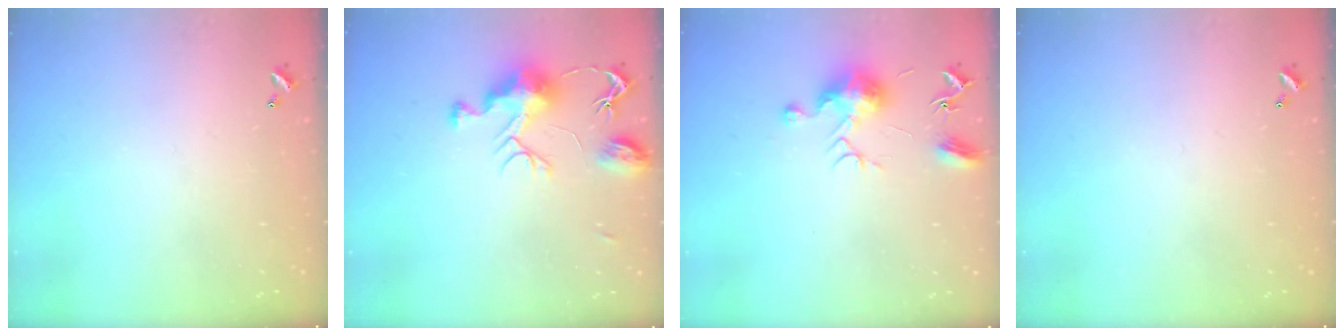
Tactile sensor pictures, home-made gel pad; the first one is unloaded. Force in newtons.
{"total": 9.5, "press": 9.4, "slide": 1.4}
{"total": 9.8, "press": 9.8, "slide": 0.7}
{"total": 0.0}